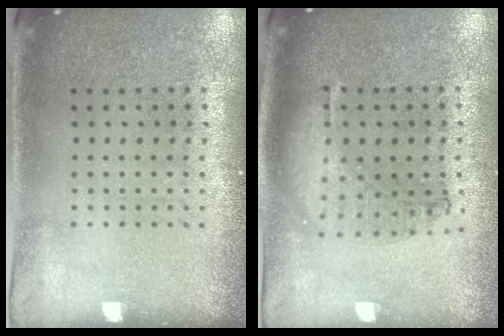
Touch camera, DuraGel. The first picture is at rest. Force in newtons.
{"total": 0.9, "press": 0.9, "slide": 0.3}